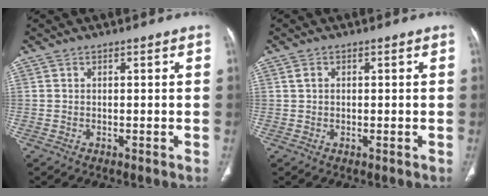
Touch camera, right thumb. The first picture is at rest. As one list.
[{"total": 1.0, "force": [0.3, 0.7, 0.7], "torque": [-0.014, -0.001, 0.005]}]